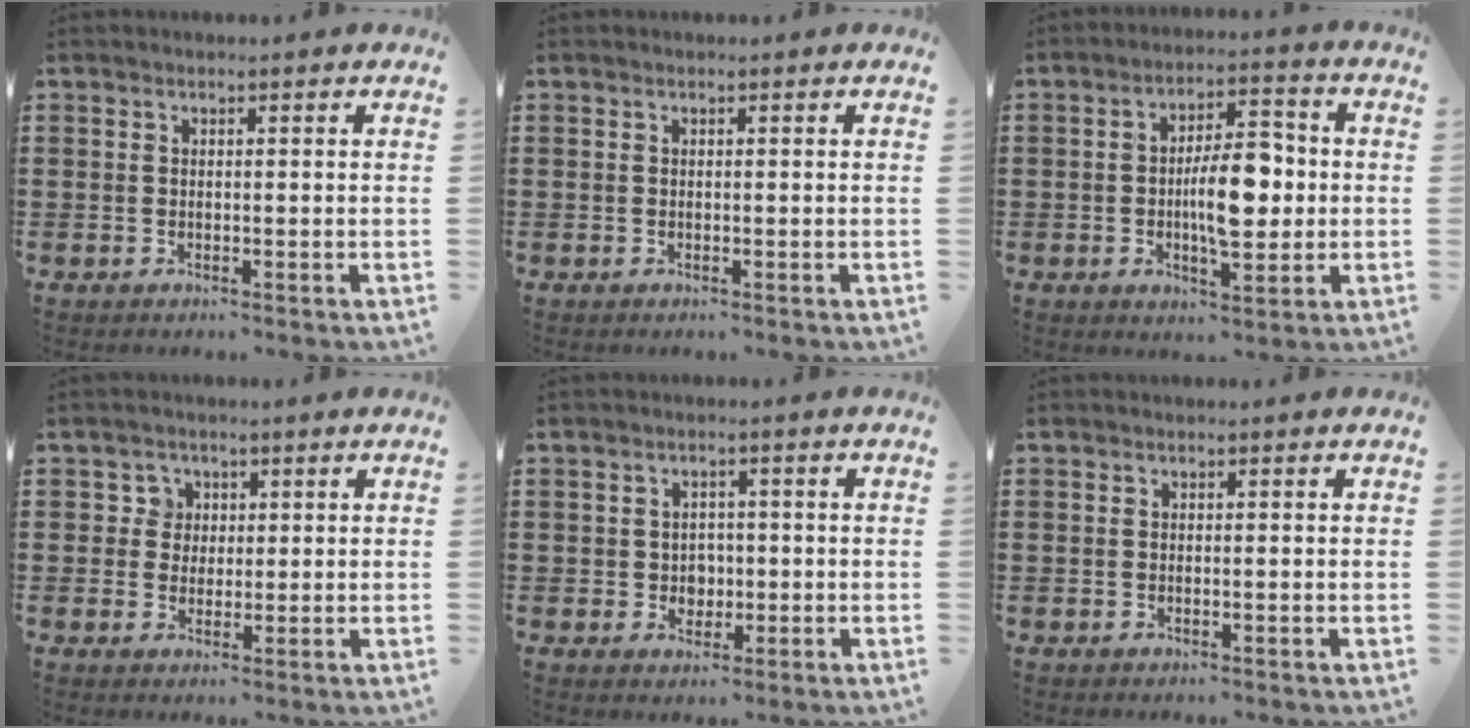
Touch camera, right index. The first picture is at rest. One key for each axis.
{"total": 0.0}
{"total": 8.9, "fx": -0.5, "fy": 3.7, "fz": 8.1, "tx": -0.137, "ty": 0.003, "tz": -0.014}
{"total": 3.1, "fx": 0.9, "fy": 2.9, "fz": 0.5, "tx": -0.017, "ty": 0.009, "tz": 0.013}
{"total": 2.4, "fx": 0.0, "fy": 2.2, "fz": 0.8, "tx": -0.018, "ty": 0.001, "tz": -0.005}
{"total": 0.0}